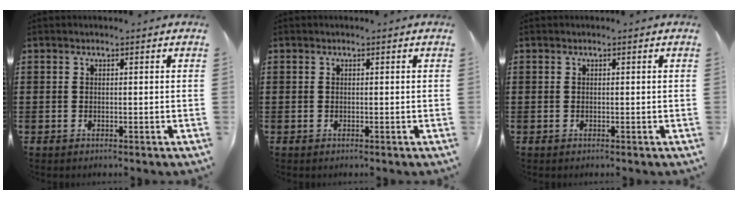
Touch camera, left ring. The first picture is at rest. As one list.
[{"total": 0.0}, {"total": 0.0}]